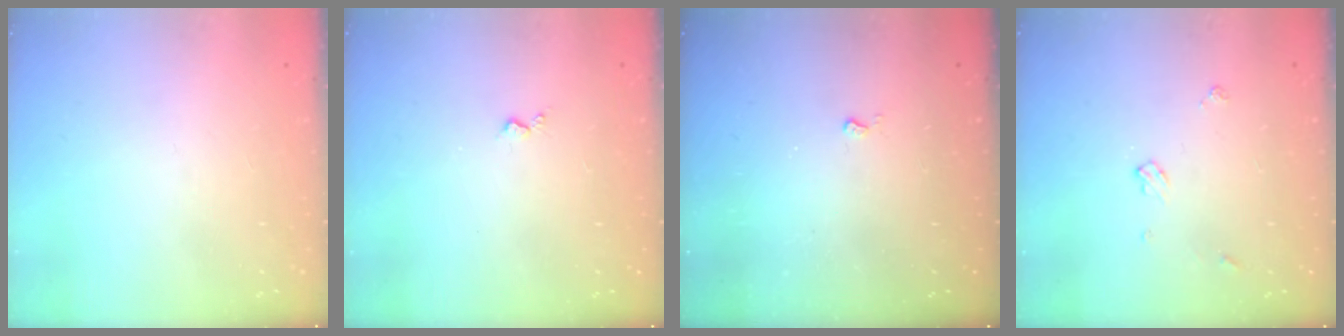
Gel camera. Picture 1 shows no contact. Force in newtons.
{"total": 3.0, "press": 2.9, "slide": 0.5}
{"total": 2.6, "press": 2.6, "slide": 0.4}
{"total": 4.5, "press": 4.5, "slide": 0.5}